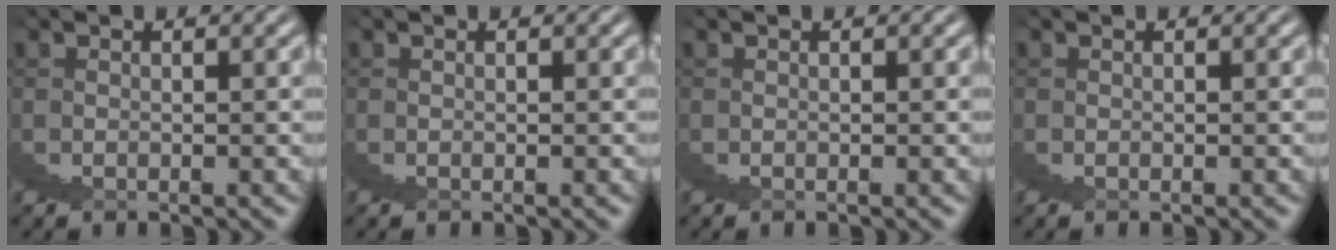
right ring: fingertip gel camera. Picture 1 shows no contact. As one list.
[{"total": 0.0}, {"total": 0.0}, {"total": 0.0}]